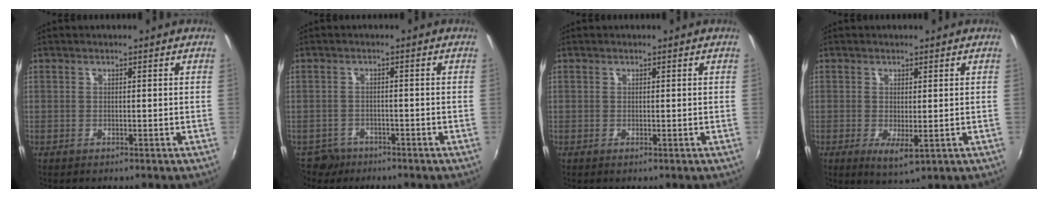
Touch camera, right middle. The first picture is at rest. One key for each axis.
{"total": 4.4, "fx": -3.1, "fy": 3.0, "fz": 0.6, "tx": -0.026, "ty": 0.001, "tz": -0.055}
{"total": 0.0}
{"total": 3.5, "fx": -0.4, "fy": 1.1, "fz": 3.3, "tx": -0.058, "ty": -0.013, "tz": -0.001}